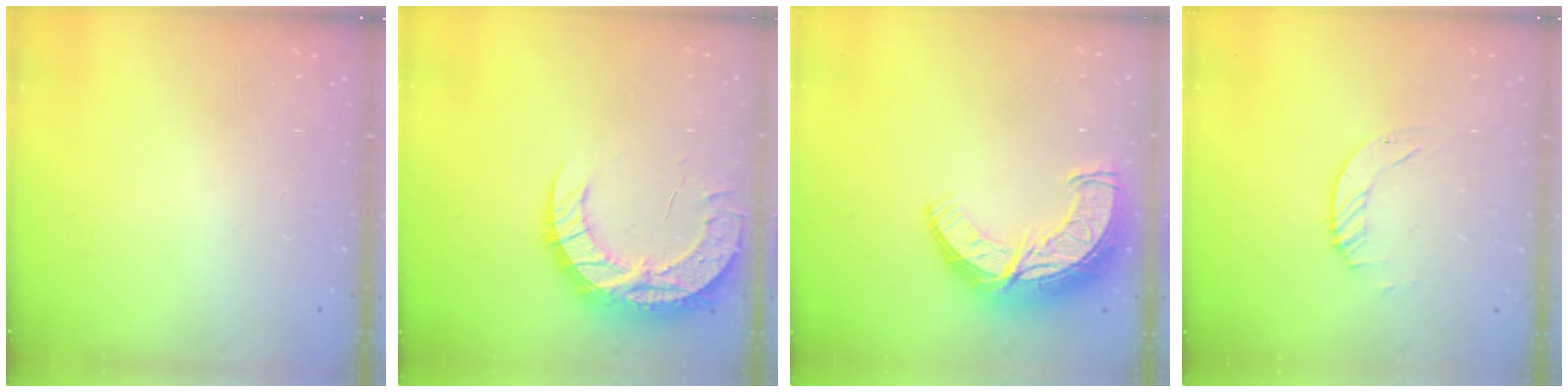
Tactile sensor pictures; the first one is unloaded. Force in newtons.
{"total": 13.4, "press": 13.4, "slide": 1.0}
{"total": 13.4, "press": 13.4, "slide": 1.0}
{"total": 1.2, "press": 1.2, "slide": 0.2}